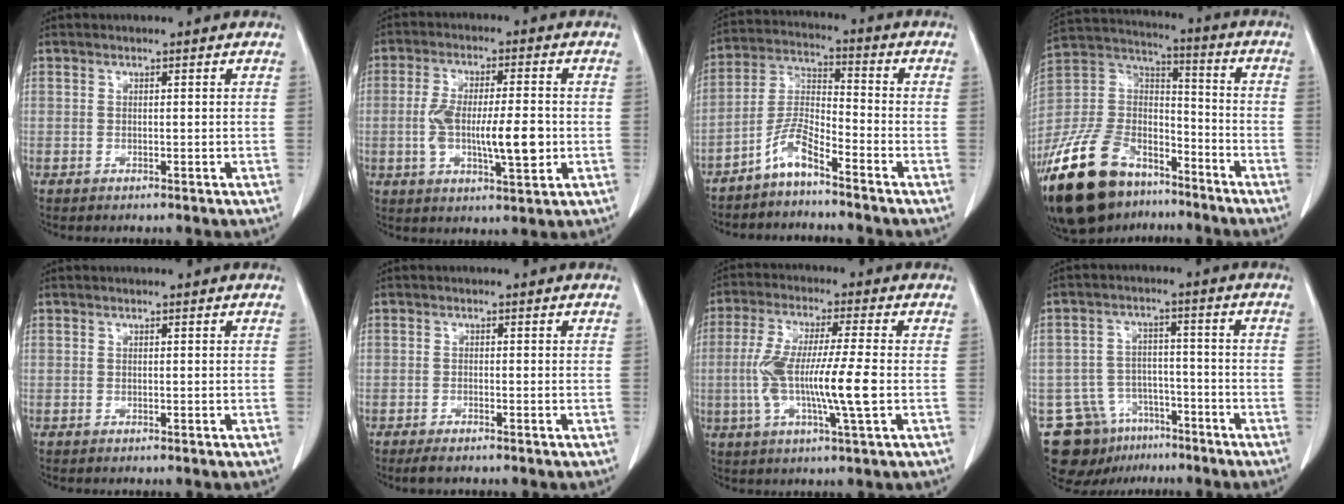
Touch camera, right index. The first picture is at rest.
{"total": 10.7, "force": [-1.4, 2.7, 10.3], "torque": [-0.187, 0.001, -0.020]}
{"total": 6.2, "force": [-4.7, 0.9, 3.9], "torque": [-0.094, -0.001, -0.100]}
{"total": 23.4, "force": [-16.1, 12.0, 12.0], "torque": [-0.305, 0.006, -0.293]}
{"total": 0.0}
{"total": 2.3, "force": [-1.9, 0.5, 1.3], "torque": [-0.024, -0.005, -0.030]}
{"total": 11.8, "force": [-1.6, 0.4, 11.7], "torque": [-0.230, -0.005, -0.036]}
{"total": 11.4, "force": [-7.5, 8.1, 3.1], "torque": [-0.058, 0.031, -0.113]}